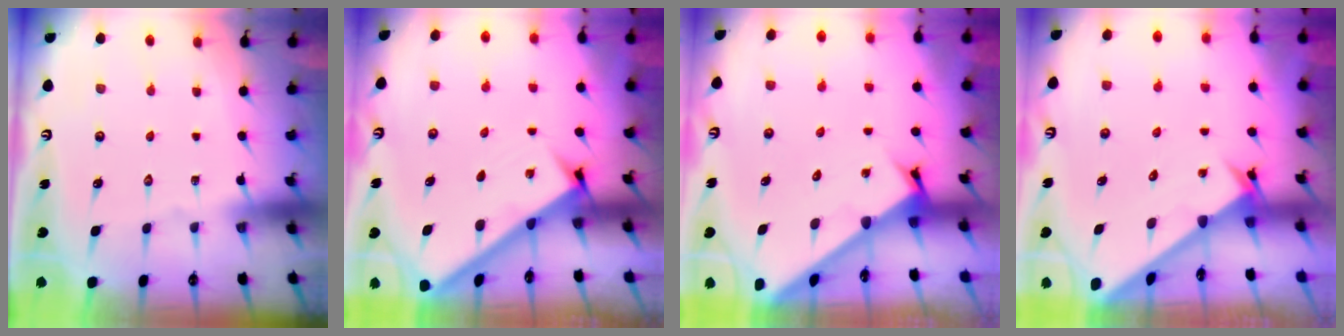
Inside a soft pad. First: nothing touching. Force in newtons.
{"total": 2.9, "press": 2.9, "slide": 0.4}
{"total": 2.6, "press": 2.6, "slide": 0.2}
{"total": 2.6, "press": 2.6, "slide": 0.2}